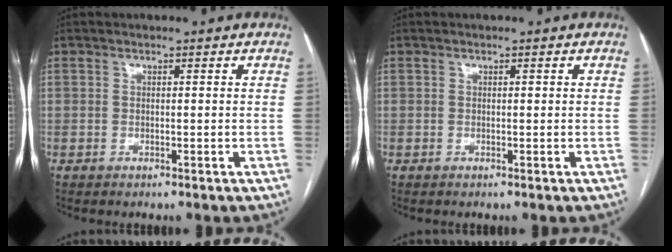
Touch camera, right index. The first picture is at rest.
{"total": 0.0}